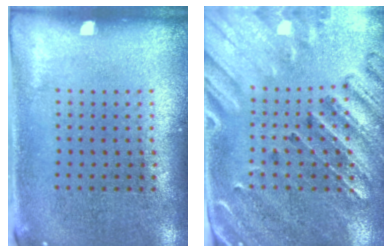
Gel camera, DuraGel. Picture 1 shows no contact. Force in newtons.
{"total": 2.9, "press": 2.7, "slide": 1.1}